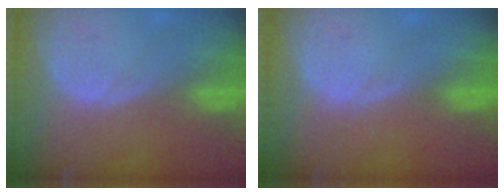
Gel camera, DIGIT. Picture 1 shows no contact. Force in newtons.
{"total": 0.0}